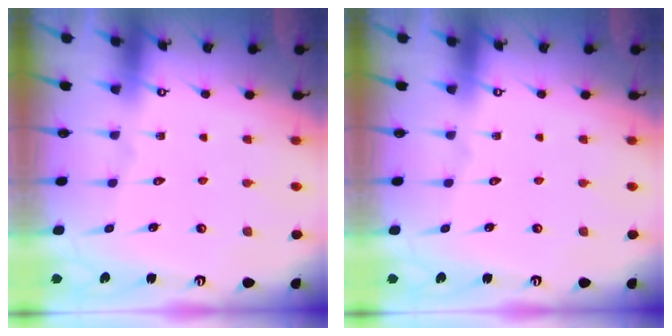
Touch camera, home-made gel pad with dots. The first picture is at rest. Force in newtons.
{"total": 0.0}